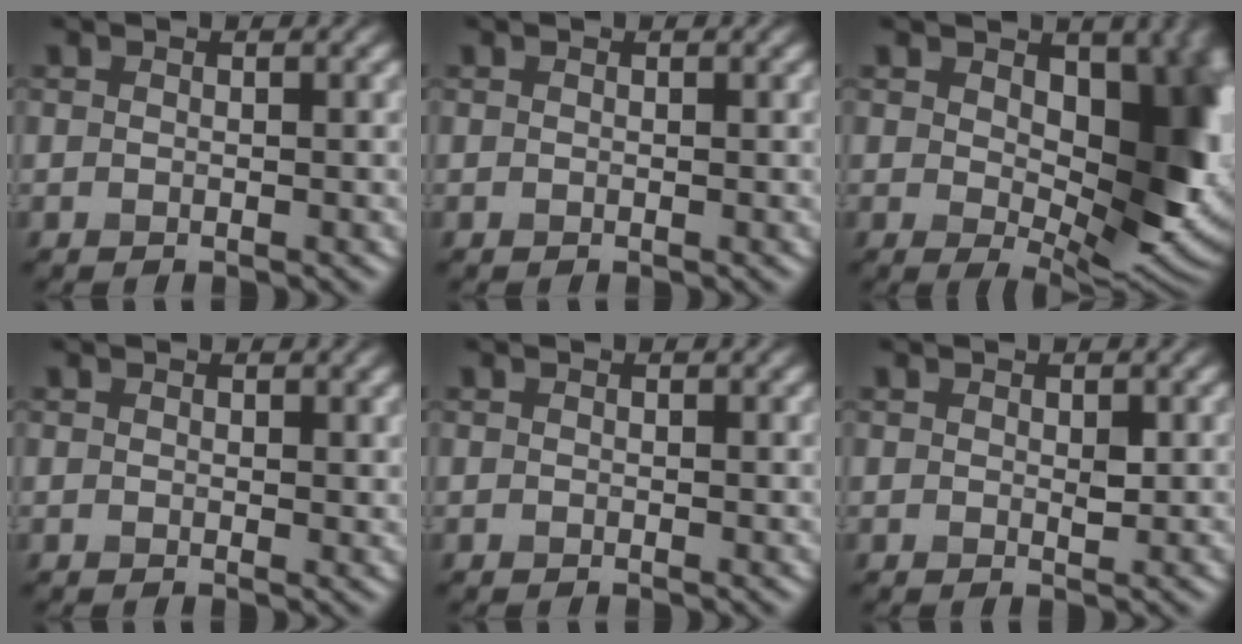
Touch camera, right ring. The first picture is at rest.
{"total": 0.0}
{"total": 12.2, "force": [1.7, 6.9, 10.0], "torque": [-0.124, -0.014, 0.032]}
{"total": 0.8, "force": [0.6, 0.4, 0.4], "torque": [-0.005, -0.002, 0.011]}
{"total": 0.0}
{"total": 0.9, "force": [0.2, 0.5, 0.8], "torque": [-0.011, -0.003, 0.004]}